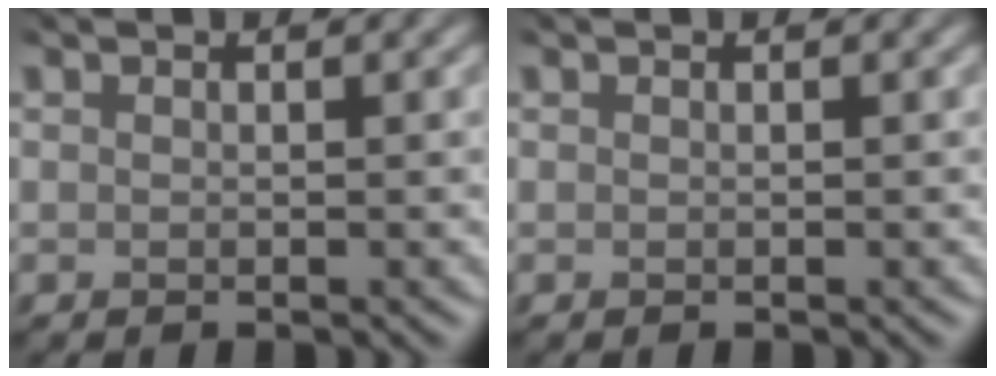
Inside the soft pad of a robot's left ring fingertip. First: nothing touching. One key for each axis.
{"total": 0.0}